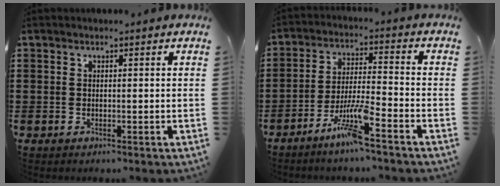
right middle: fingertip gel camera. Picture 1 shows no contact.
{"total": 7.7, "force": [-5.4, 0.4, 5.5], "torque": [-0.121, -0.011, -0.106]}